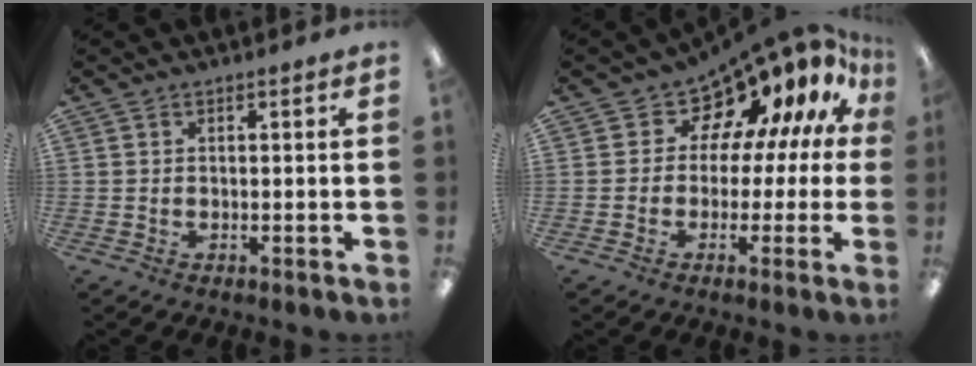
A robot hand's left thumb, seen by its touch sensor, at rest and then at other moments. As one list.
[{"total": 10.0, "force": [7.8, 5.1, 3.8], "torque": [-0.067, -0.082, 0.135]}]